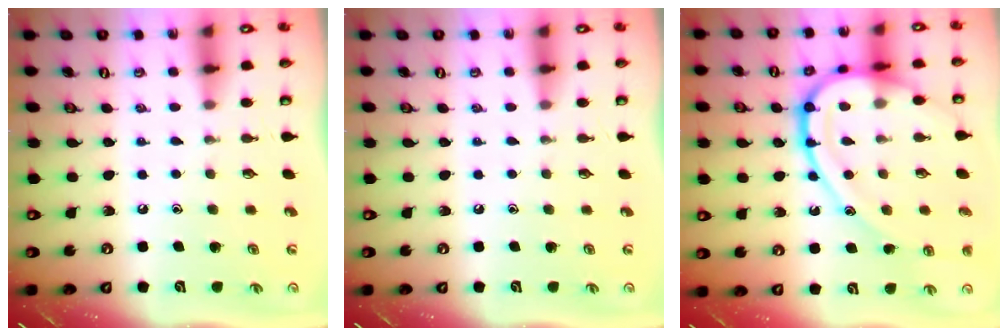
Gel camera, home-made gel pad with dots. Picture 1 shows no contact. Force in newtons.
{"total": 0.0}
{"total": 20.8, "press": 20.8, "slide": 1.5}